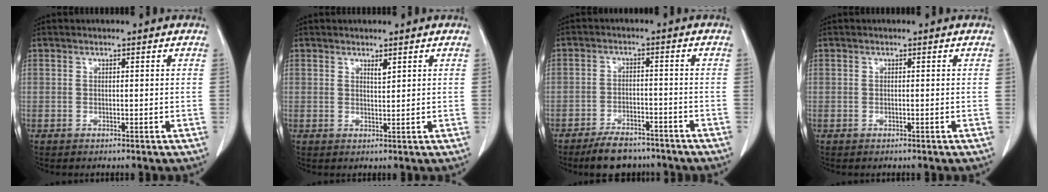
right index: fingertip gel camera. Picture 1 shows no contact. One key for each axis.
{"total": 1.1, "fx": 0.8, "fy": 0.2, "fz": 0.8, "tx": -0.017, "ty": -0.006, "tz": 0.016}
{"total": 7.8, "fx": -6.5, "fy": 2.9, "fz": 3.1, "tx": -0.048, "ty": -0.005, "tz": -0.101}
{"total": 0.0}